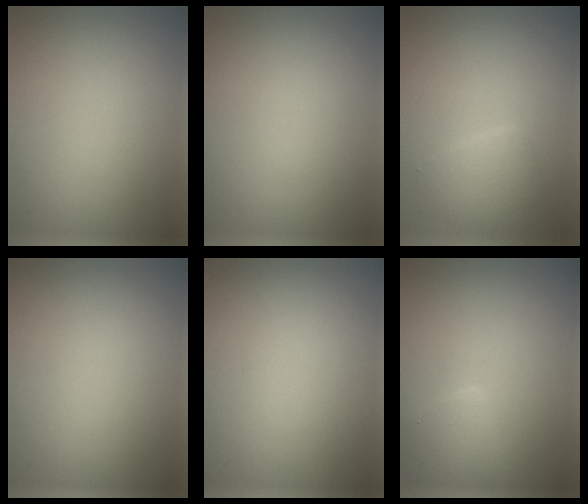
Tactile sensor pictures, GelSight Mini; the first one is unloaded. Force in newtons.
{"total": 0.0}
{"total": 2.5, "press": 2.5, "slide": 0.1}
{"total": 0.0}
{"total": 0.0}
{"total": 2.8, "press": 2.8, "slide": 0.1}